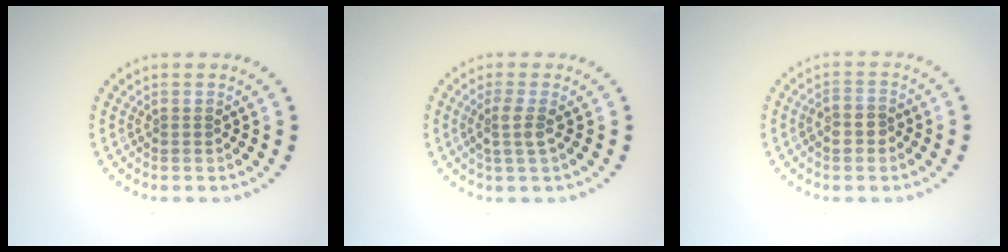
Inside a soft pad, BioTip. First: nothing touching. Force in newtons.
{"total": 1.9, "press": 1.5, "slide": 1.2}
{"total": 2.1, "press": 2.0, "slide": 0.8}